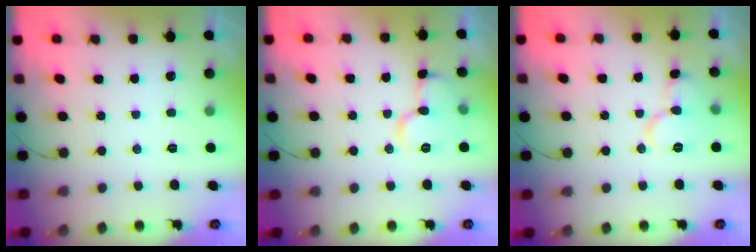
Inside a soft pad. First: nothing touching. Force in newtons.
{"total": 10.3, "press": 10.3, "slide": 0.9}
{"total": 9.9, "press": 9.9, "slide": 0.8}